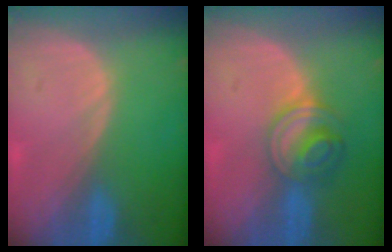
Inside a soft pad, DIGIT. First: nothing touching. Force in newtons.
{"total": 6.2, "press": 5.4, "slide": 3.0}